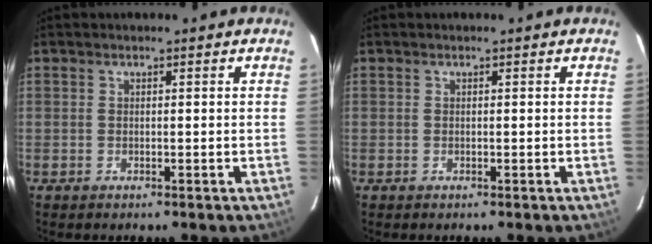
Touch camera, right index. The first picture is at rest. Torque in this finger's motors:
{"motor_torque": [0.00, 0.00, 0.00, 0.00]}